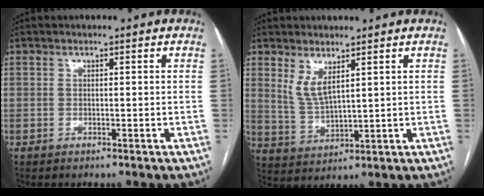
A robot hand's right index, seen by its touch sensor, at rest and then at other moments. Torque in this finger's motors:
{"motor_torque": [0.24, 0.10, 0.05, 0.03]}